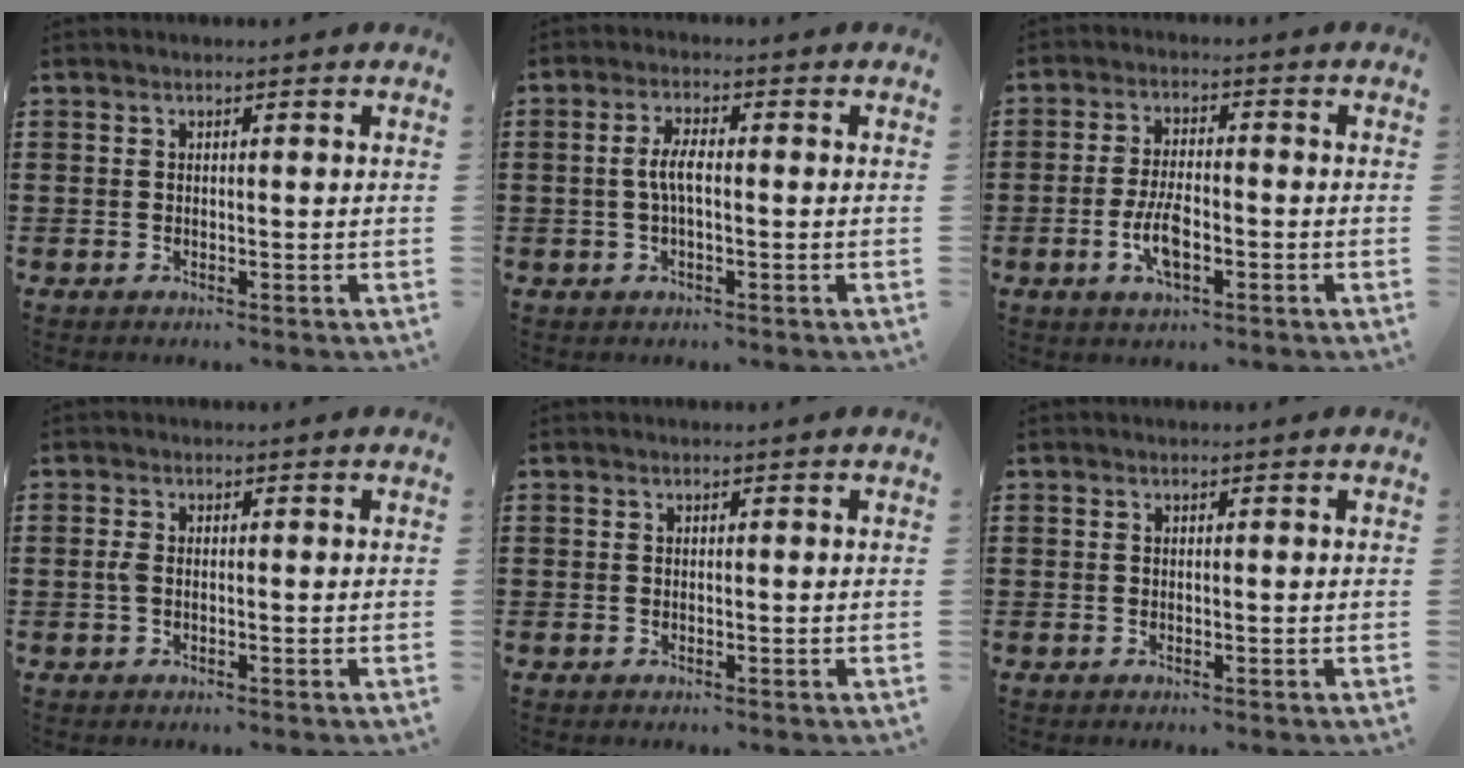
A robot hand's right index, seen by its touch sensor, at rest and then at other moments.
{"total": 3.7, "force": [-0.4, 1.0, 3.5], "torque": [-0.078, -0.002, -0.014]}
{"total": 5.8, "force": [-1.9, 2.3, 5.0], "torque": [-0.110, -0.001, -0.039]}
{"total": 1.5, "force": [-0.2, 0.7, 1.3], "torque": [-0.033, -0.001, -0.007]}
{"total": 0.0}
{"total": 0.0}